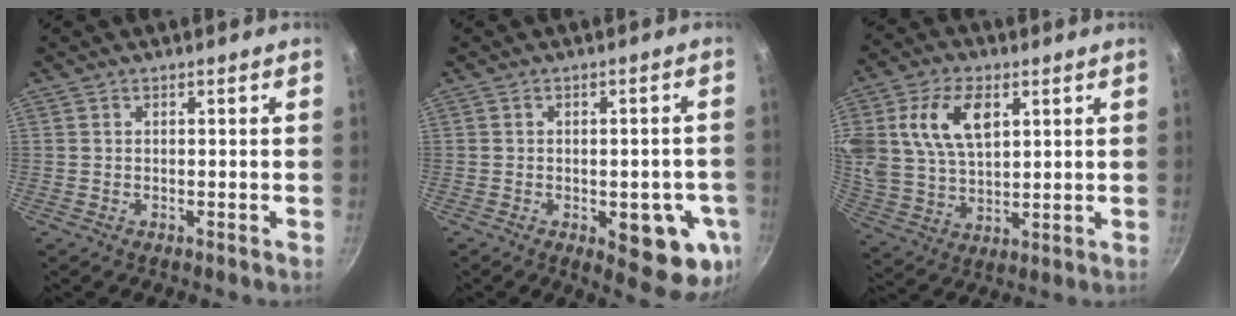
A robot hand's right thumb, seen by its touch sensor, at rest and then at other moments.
{"total": 11.4, "force": [-3.9, 4.6, 9.7], "torque": [-0.094, 0.009, -0.036]}
{"total": 15.1, "force": [5.1, 9.0, 11.0], "torque": [-0.206, -0.004, 0.103]}